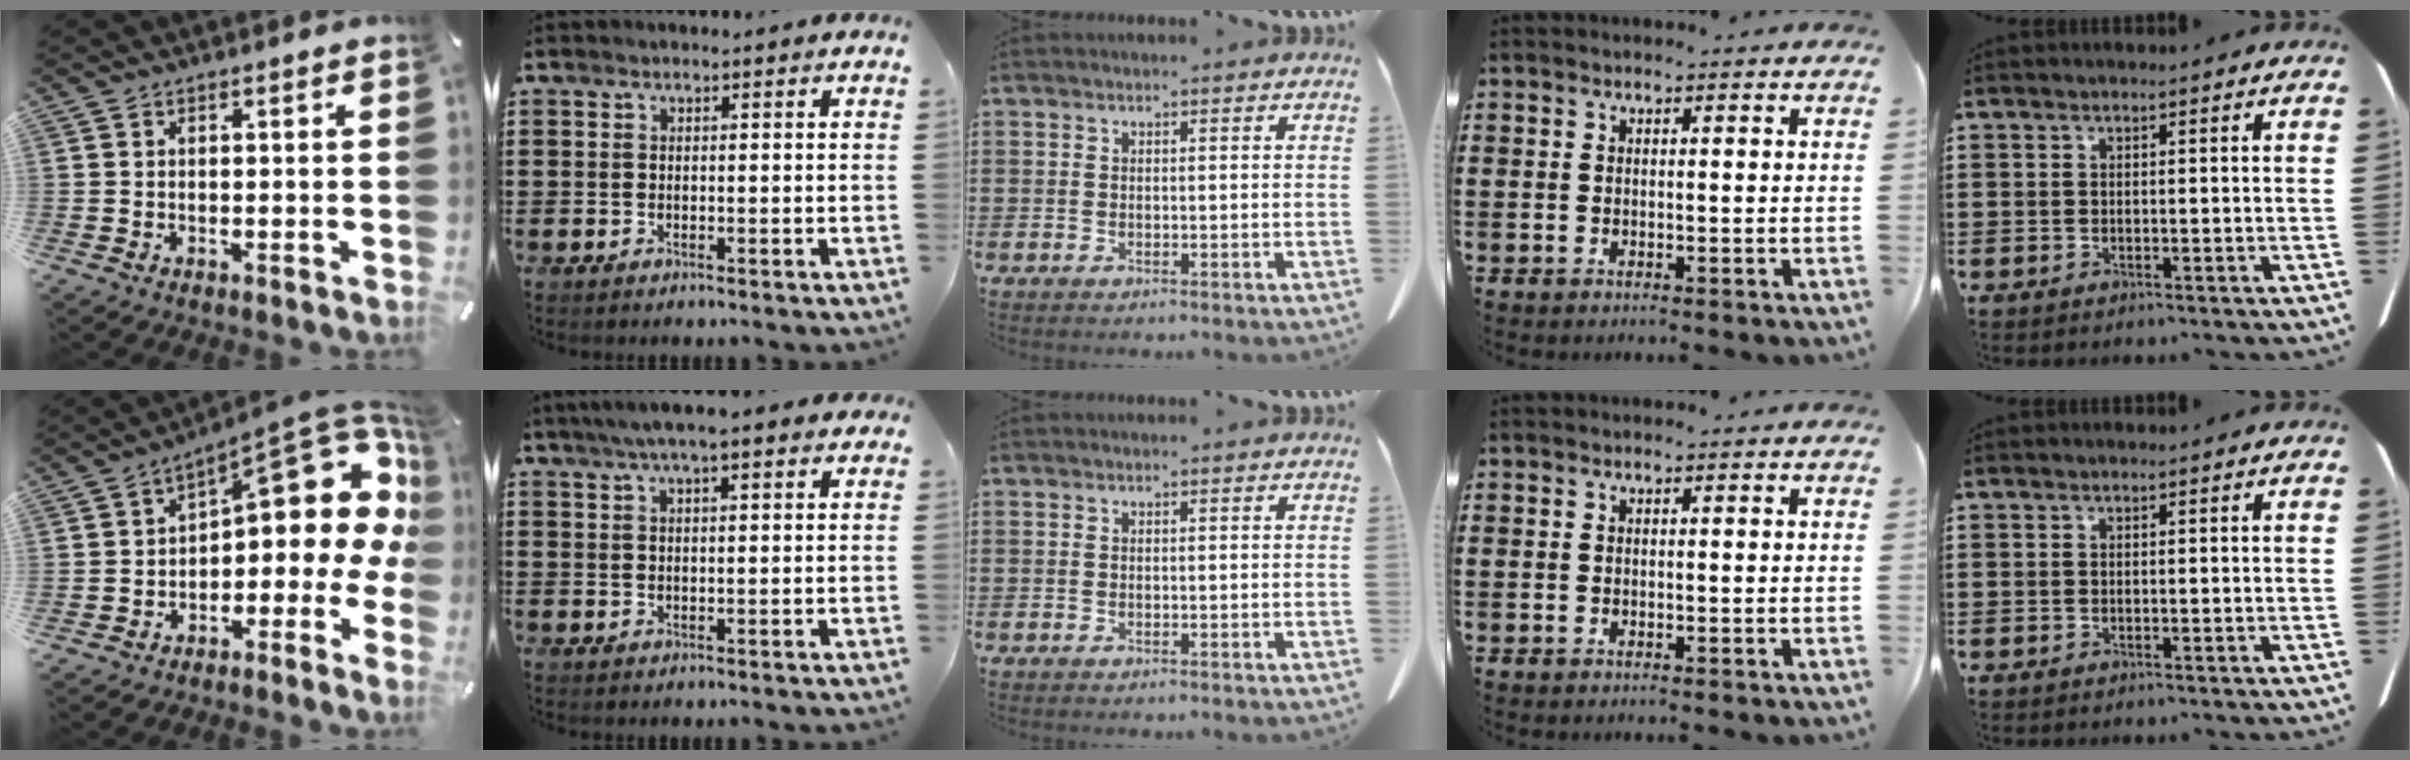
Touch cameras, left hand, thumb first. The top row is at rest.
{"thumb": {"total": 15.5, "force": [7.0, 7.2, 11.9], "torque": [-0.142, -0.061, 0.113]}, "index": {"total": 5.0, "force": [3.4, 0.5, 3.6], "torque": [-0.075, 0.004, 0.060]}}